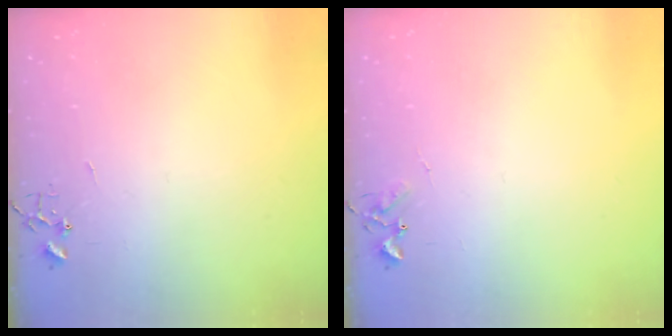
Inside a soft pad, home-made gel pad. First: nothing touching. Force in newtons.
{"total": 4.5, "press": 4.5, "slide": 0.5}